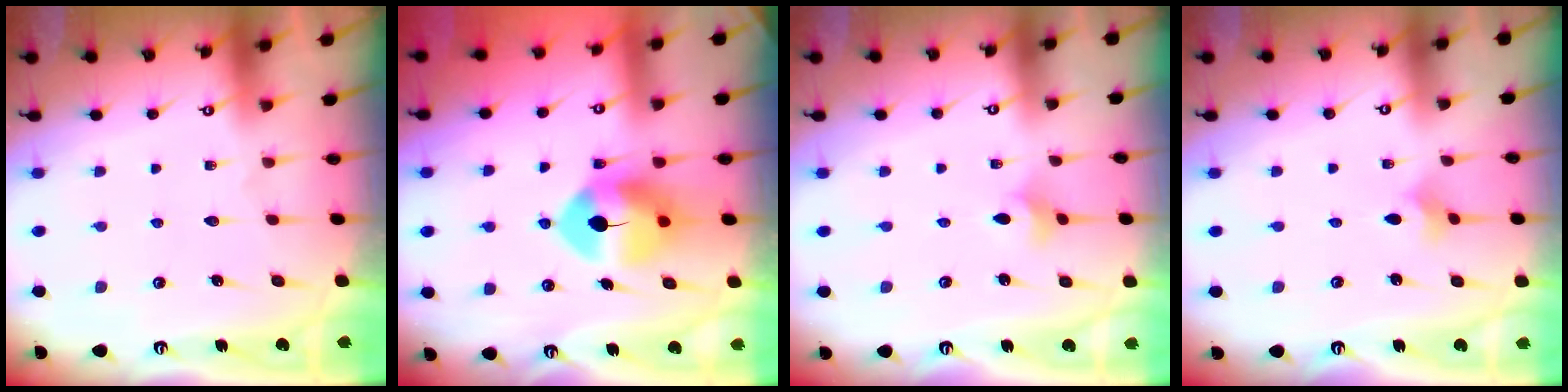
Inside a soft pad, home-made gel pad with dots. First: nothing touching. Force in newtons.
{"total": 10.1, "press": 10.0, "slide": 1.6}
{"total": 2.8, "press": 2.8, "slide": 0.6}
{"total": 1.7, "press": 1.7, "slide": 0.4}